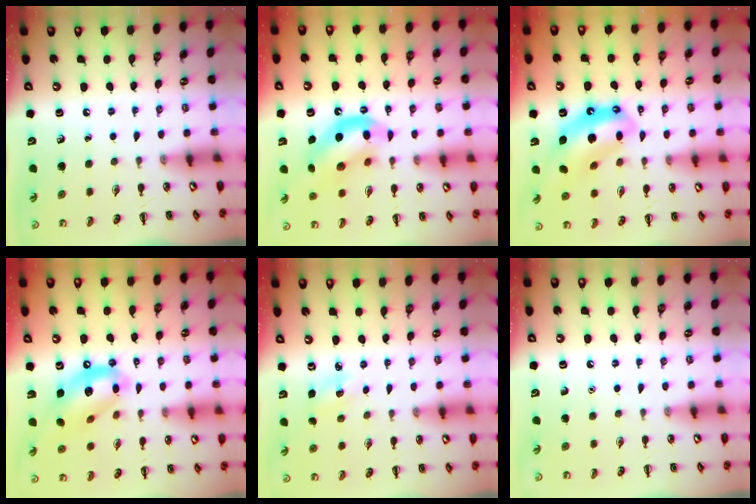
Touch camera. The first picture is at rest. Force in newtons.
{"total": 12.6, "press": 12.2, "slide": 3.2}
{"total": 12.5, "press": 12.0, "slide": 3.5}
{"total": 14.1, "press": 13.8, "slide": 3.2}
{"total": 3.9, "press": 3.7, "slide": 1.1}
{"total": 1.5, "press": 1.5, "slide": 0.1}